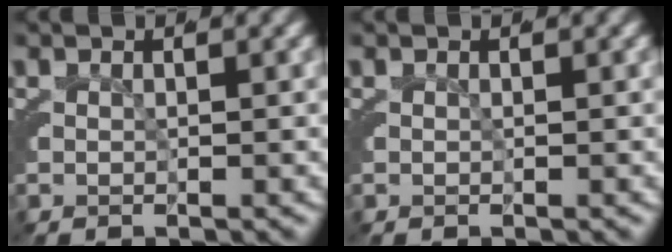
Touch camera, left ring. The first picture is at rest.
{"total": 0.0}